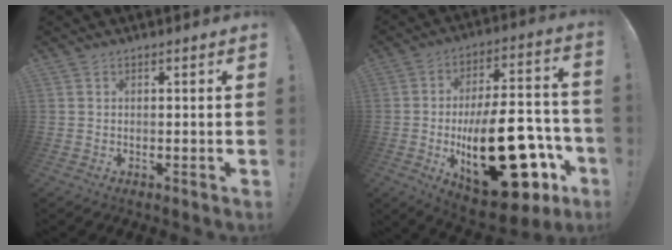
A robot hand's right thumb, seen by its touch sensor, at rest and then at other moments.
{"total": 29.7, "force": [-7.6, 13.5, 25.3], "torque": [-0.423, 0.049, -0.103]}